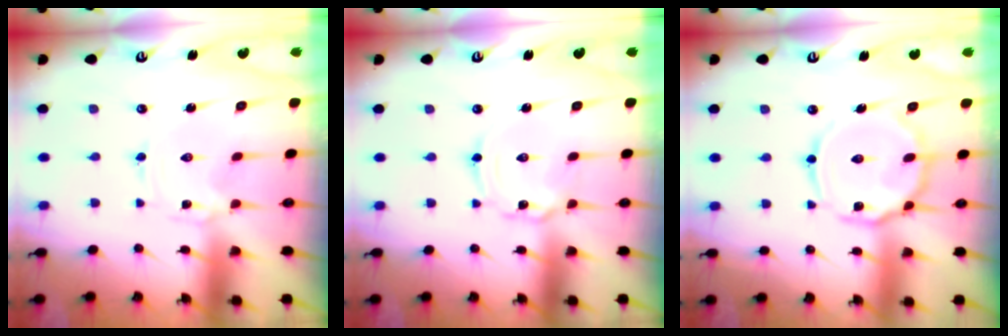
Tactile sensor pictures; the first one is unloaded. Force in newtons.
{"total": 2.7, "press": 2.7, "slide": 0.3}
{"total": 12.8, "press": 12.8, "slide": 0.8}